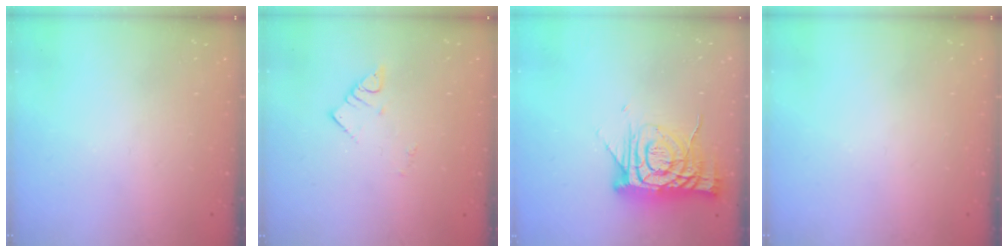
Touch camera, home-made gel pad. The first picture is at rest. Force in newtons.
{"total": 2.7, "press": 2.7, "slide": 0.1}
{"total": 12.7, "press": 12.7, "slide": 1.2}
{"total": 0.0}